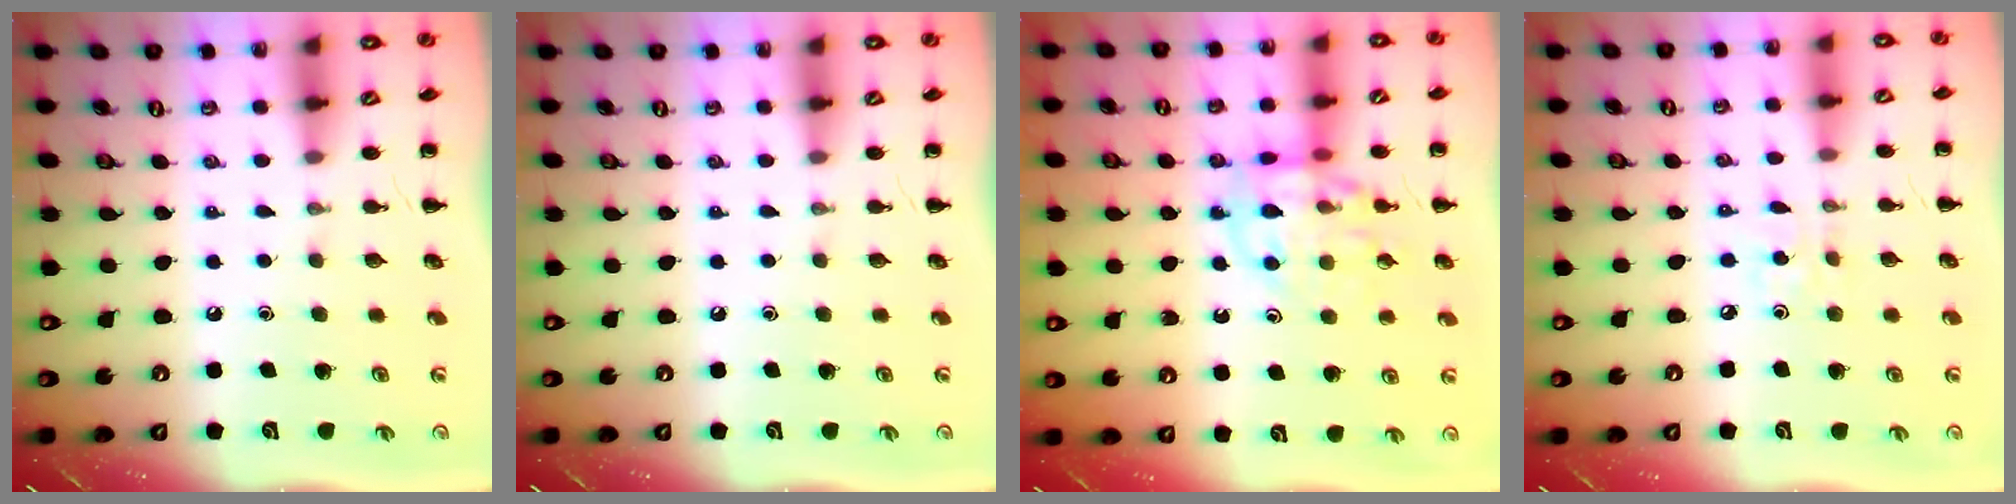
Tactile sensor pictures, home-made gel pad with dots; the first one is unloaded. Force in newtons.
{"total": 0.0}
{"total": 13.1, "press": 13.0, "slide": 1.8}
{"total": 2.2, "press": 2.1, "slide": 0.6}